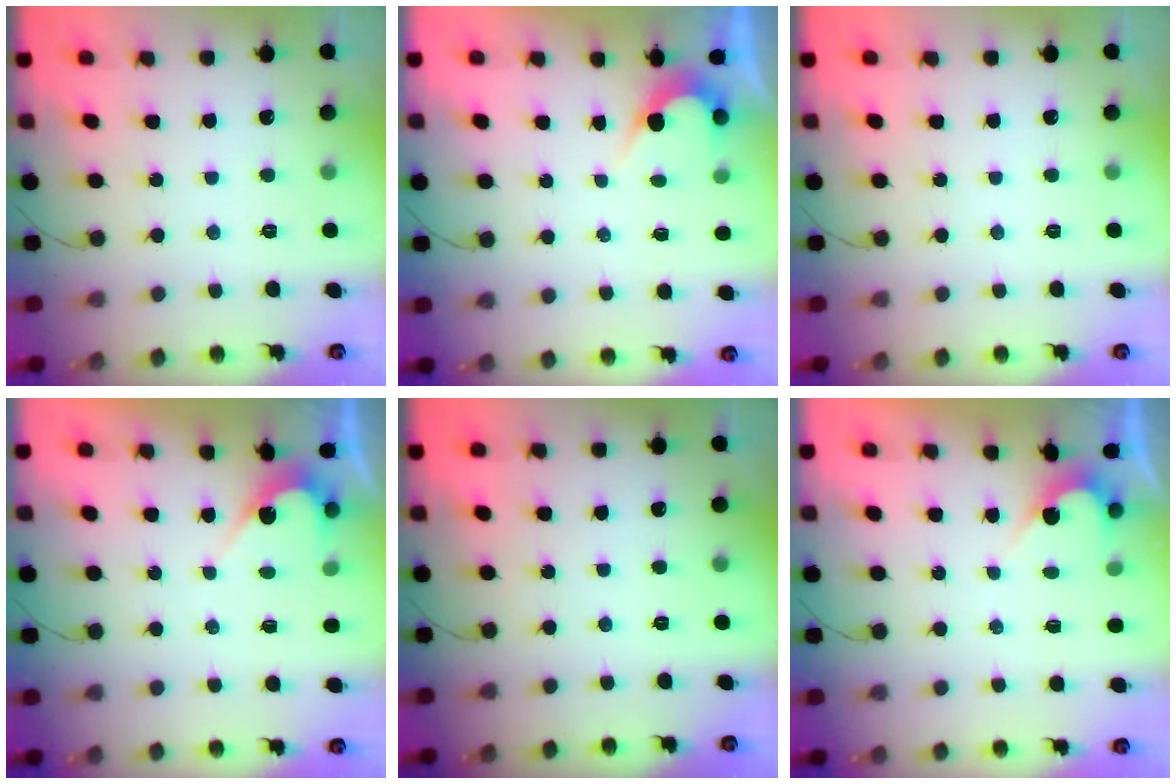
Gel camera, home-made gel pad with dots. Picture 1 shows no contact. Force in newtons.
{"total": 2.6, "press": 2.6, "slide": 0.1}
{"total": 0.0}
{"total": 5.1, "press": 5.1, "slide": 0.2}
{"total": 0.0}
{"total": 2.7, "press": 2.7, "slide": 0.1}